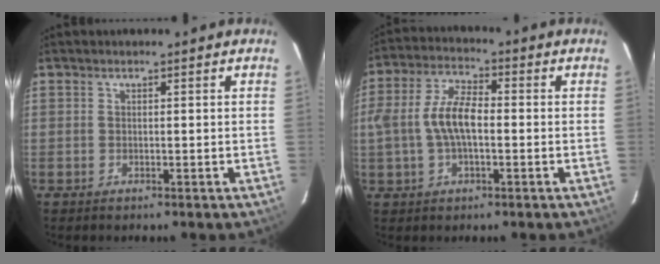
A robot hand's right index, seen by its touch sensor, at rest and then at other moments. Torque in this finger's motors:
{"motor_torque": [0.46, -0.09, 0.66, 0.15]}